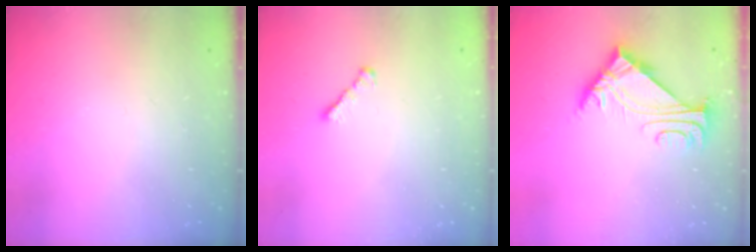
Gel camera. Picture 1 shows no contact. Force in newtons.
{"total": 2.4, "press": 2.3, "slide": 0.6}
{"total": 6.5, "press": 6.5, "slide": 0.2}